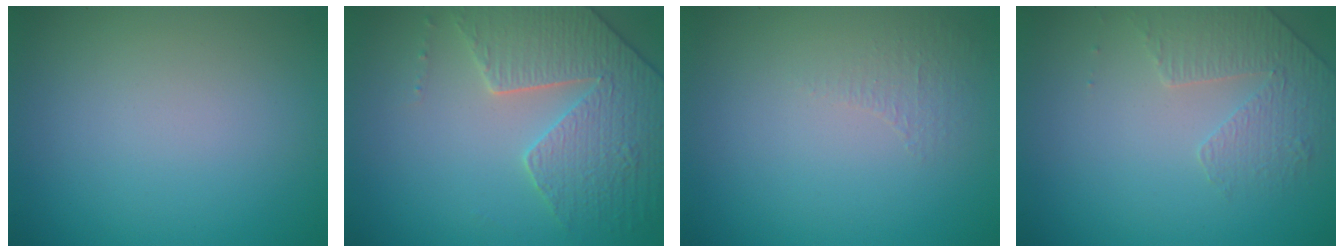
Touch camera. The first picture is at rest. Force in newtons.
{"total": 4.6, "press": 4.4, "slide": 1.2}
{"total": 0.8, "press": 0.4, "slide": 0.7}
{"total": 1.8, "press": 1.4, "slide": 1.0}